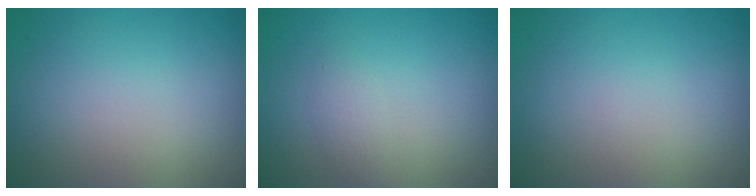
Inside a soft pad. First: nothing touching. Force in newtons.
{"total": 1.1, "press": 1.1, "slide": 0.0}
{"total": 0.0}